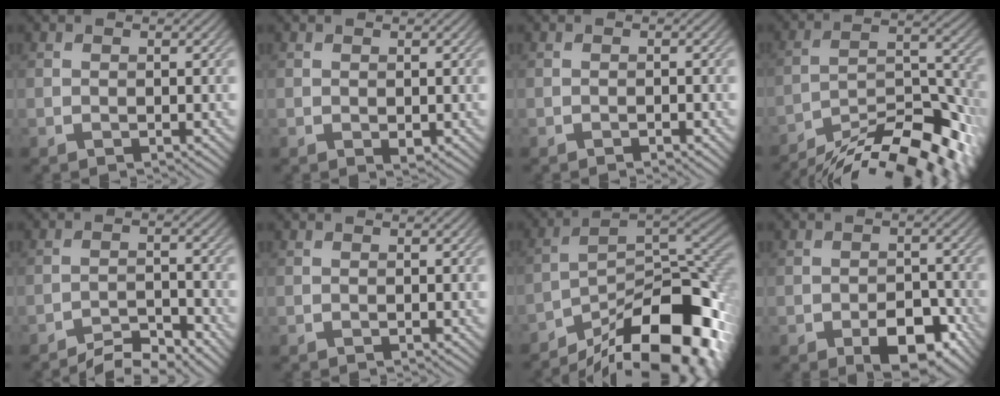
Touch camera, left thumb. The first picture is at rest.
{"total": 0.8, "force": [0.1, 0.5, 0.6], "torque": [-0.007, -0.005, 0.004]}
{"total": 0.7, "force": [-0.6, 0.1, 0.5], "torque": [-0.007, 0.000, -0.009]}
{"total": 15.1, "force": [-12.6, 3.6, 7.5], "torque": [-0.133, 0.000, -0.189]}
{"total": 4.6, "force": [-4.1, 0.8, 1.9], "torque": [-0.031, 0.004, -0.071]}
{"total": 0.0}
{"total": 16.8, "force": [-11.8, 5.4, 10.7], "torque": [-0.175, -0.009, -0.189]}
{"total": 6.2, "force": [-3.2, 3.4, 4.1], "torque": [-0.054, -0.006, -0.048]}